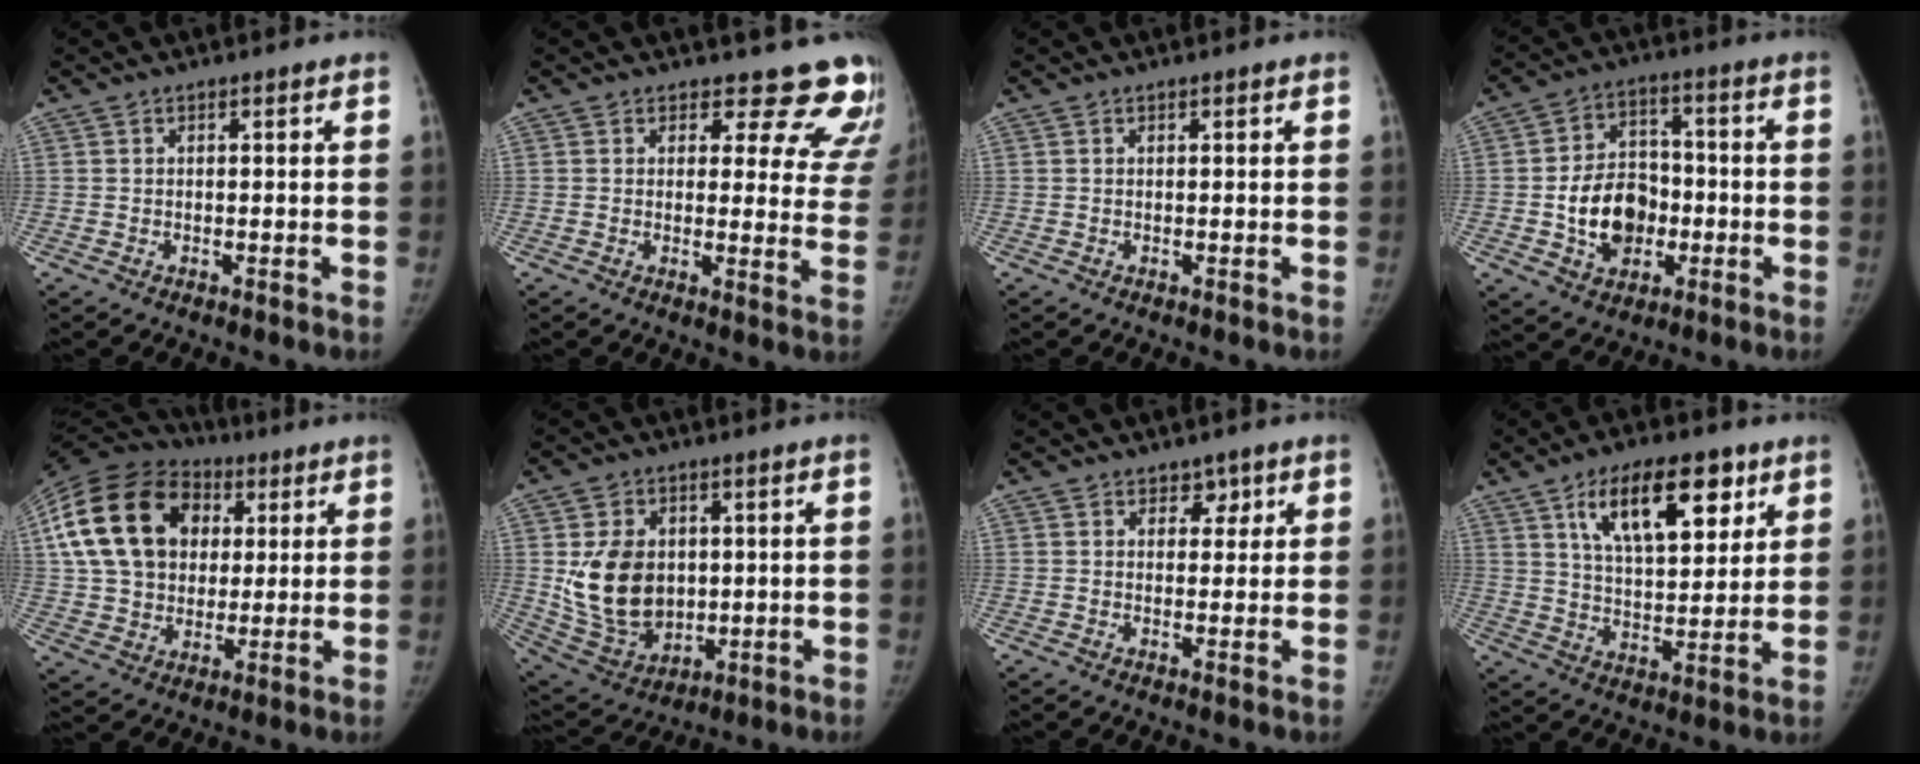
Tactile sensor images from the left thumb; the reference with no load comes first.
{"total": 14.5, "force": [13.0, 5.7, 3.0], "torque": [0.018, -0.100, 0.120]}
{"total": 0.0}
{"total": 12.7, "force": [-2.6, 9.6, 8.0], "torque": [-0.098, 0.022, -0.039]}
{"total": 24.2, "force": [6.1, 18.3, 14.7], "torque": [-0.282, 0.028, 0.110]}
{"total": 14.7, "force": [1.5, 11.0, 9.5], "torque": [-0.131, -0.017, 0.053]}
{"total": 2.8, "force": [1.7, 2.1, 0.9], "torque": [0.016, -0.010, 0.023]}
{"total": 16.8, "force": [8.4, 7.7, 12.4], "torque": [-0.160, -0.031, 0.142]}